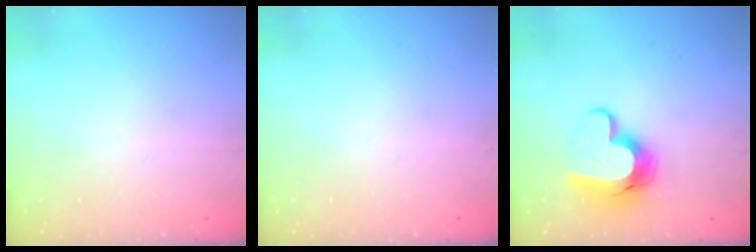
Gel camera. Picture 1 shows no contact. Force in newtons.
{"total": 0.0}
{"total": 13.7, "press": 13.6, "slide": 1.0}